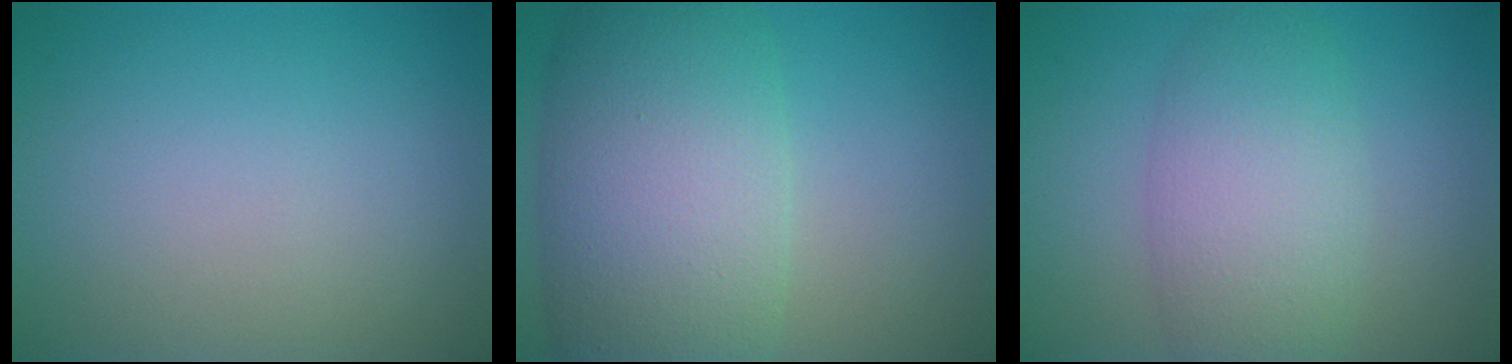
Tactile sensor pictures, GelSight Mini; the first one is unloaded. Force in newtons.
{"total": 10.8, "press": 10.8, "slide": 0.4}
{"total": 5.8, "press": 5.8, "slide": 0.3}